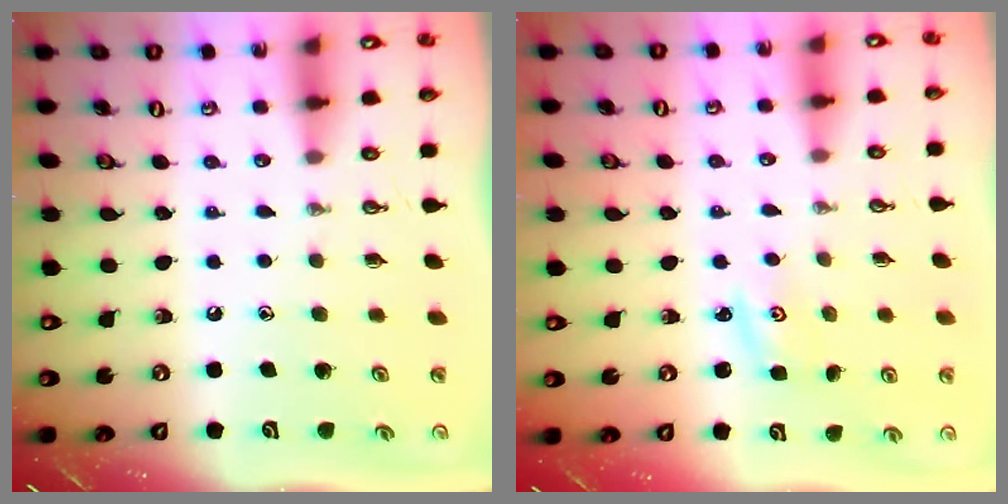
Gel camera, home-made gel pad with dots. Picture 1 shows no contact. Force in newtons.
{"total": 2.0, "press": 2.0, "slide": 0.3}